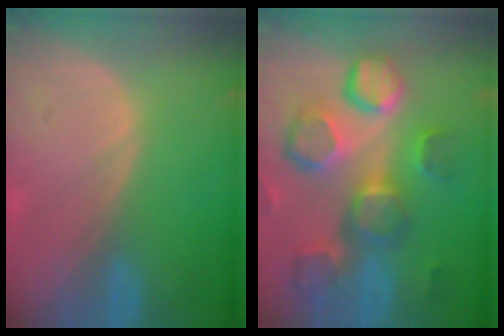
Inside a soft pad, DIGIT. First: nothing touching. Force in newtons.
{"total": 12.9, "press": 11.2, "slide": 6.4}